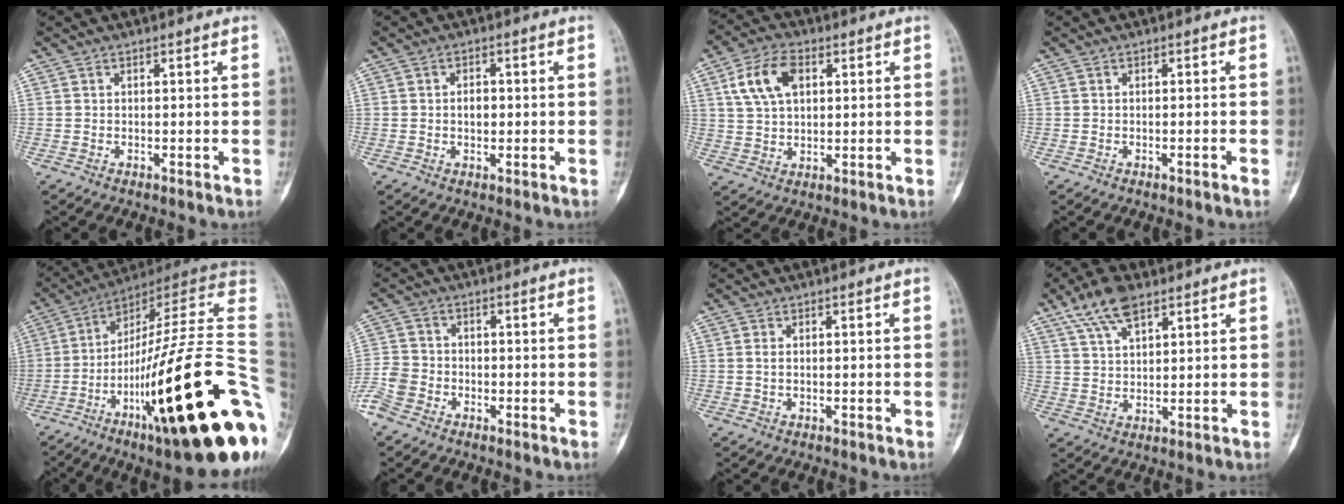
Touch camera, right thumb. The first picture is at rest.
{"total": 2.6, "force": [-0.2, 1.6, 2.0], "torque": [-0.023, 0.004, -0.004]}
{"total": 9.3, "force": [3.0, 5.6, 6.8], "torque": [-0.124, 0.004, 0.055]}
{"total": 1.0, "force": [-0.6, -0.1, 0.8], "torque": [-0.017, 0.000, -0.006]}
{"total": 36.0, "force": [-8.3, 6.6, 34.4], "torque": [-0.444, 0.040, -0.135]}
{"total": 5.9, "force": [-3.6, 3.9, 2.6], "torque": [-0.063, 0.006, -0.079]}
{"total": 0.9, "force": [-0.1, 0.4, 0.8], "torque": [-0.019, 0.000, -0.001]}
{"total": 8.7, "force": [5.5, 3.7, 5.7], "torque": [-0.100, -0.008, 0.107]}